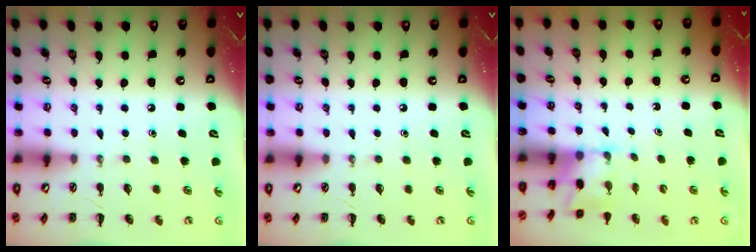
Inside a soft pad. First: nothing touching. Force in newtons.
{"total": 0.0}
{"total": 1.7, "press": 1.6, "slide": 0.6}